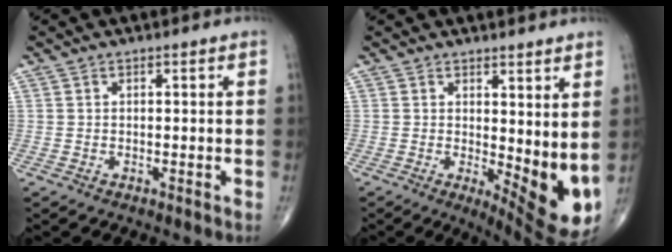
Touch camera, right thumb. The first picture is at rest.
{"total": 9.6, "force": [1.1, 3.8, 8.8], "torque": [-0.107, -0.028, 0.027]}